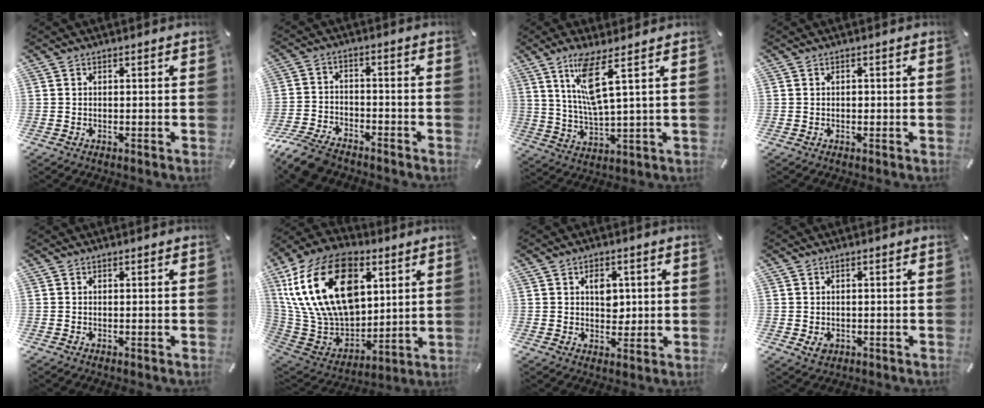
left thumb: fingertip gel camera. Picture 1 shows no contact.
{"total": 8.9, "force": [-7.5, 3.5, 3.3], "torque": [-0.072, 0.033, -0.146]}
{"total": 10.4, "force": [4.9, 1.7, 9.0], "torque": [-0.183, -0.008, 0.084]}
{"total": 0.7, "force": [-0.1, 0.6, 0.4], "torque": [-0.008, 0.002, -0.003]}
{"total": 0.0}
{"total": 27.3, "force": [9.6, 18.0, 18.1], "torque": [-0.378, -0.043, 0.171]}
{"total": 5.0, "force": [1.2, 3.9, 2.9], "torque": [-0.023, -0.007, 0.012]}
{"total": 2.3, "force": [-0.6, 2.0, 1.1], "torque": [-0.011, 0.000, -0.013]}